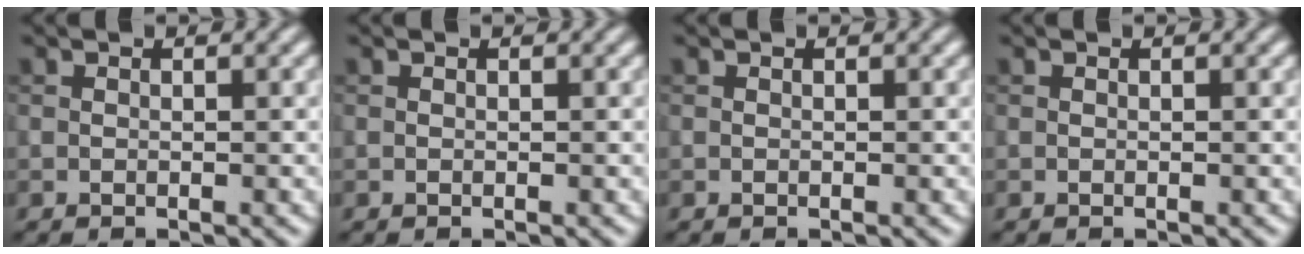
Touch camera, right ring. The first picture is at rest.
{"total": 0.0}
{"total": 0.0}
{"total": 0.0}